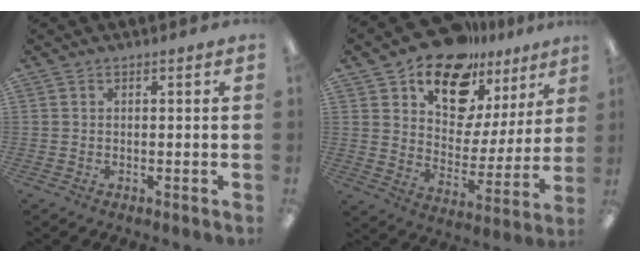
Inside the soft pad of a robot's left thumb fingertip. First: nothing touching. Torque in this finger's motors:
{"motor_torque": [0.43, 0.56, 1.40, -1.37, 0.06]}